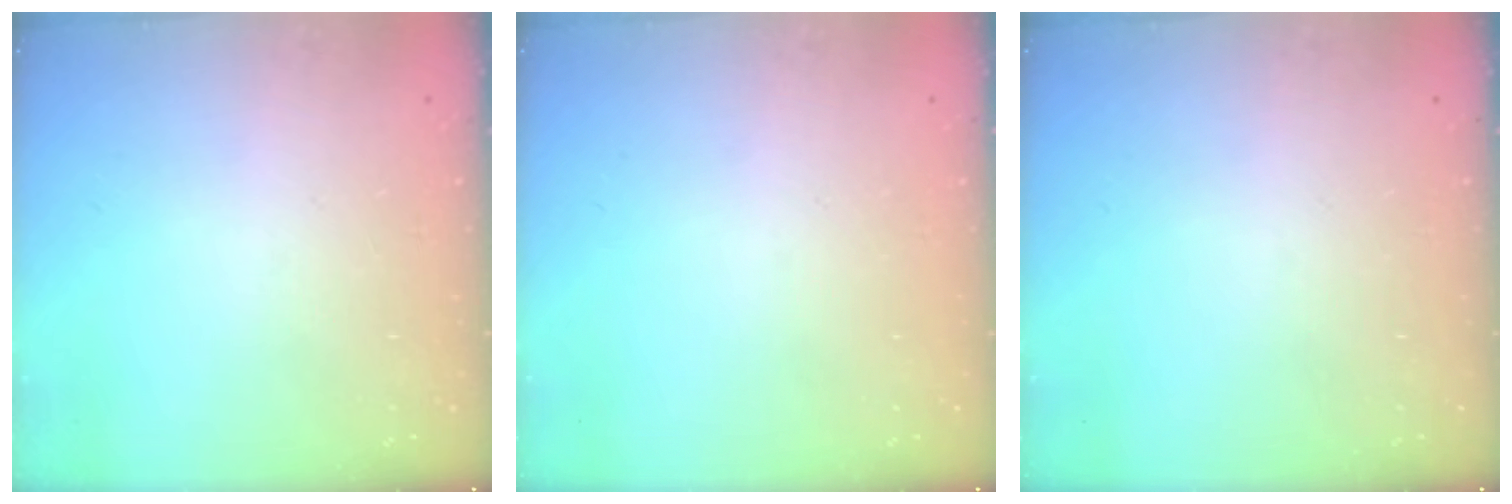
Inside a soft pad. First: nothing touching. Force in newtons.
{"total": 0.0}
{"total": 0.0}